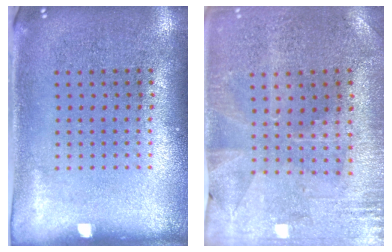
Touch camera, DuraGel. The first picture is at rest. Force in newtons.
{"total": 0.5, "press": 0.5, "slide": 0.3}